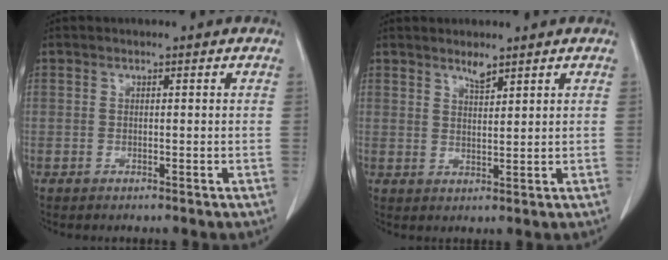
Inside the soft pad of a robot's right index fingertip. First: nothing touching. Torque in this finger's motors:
{"motor_torque": [-0.17, 0.02, 0.03, -0.01]}